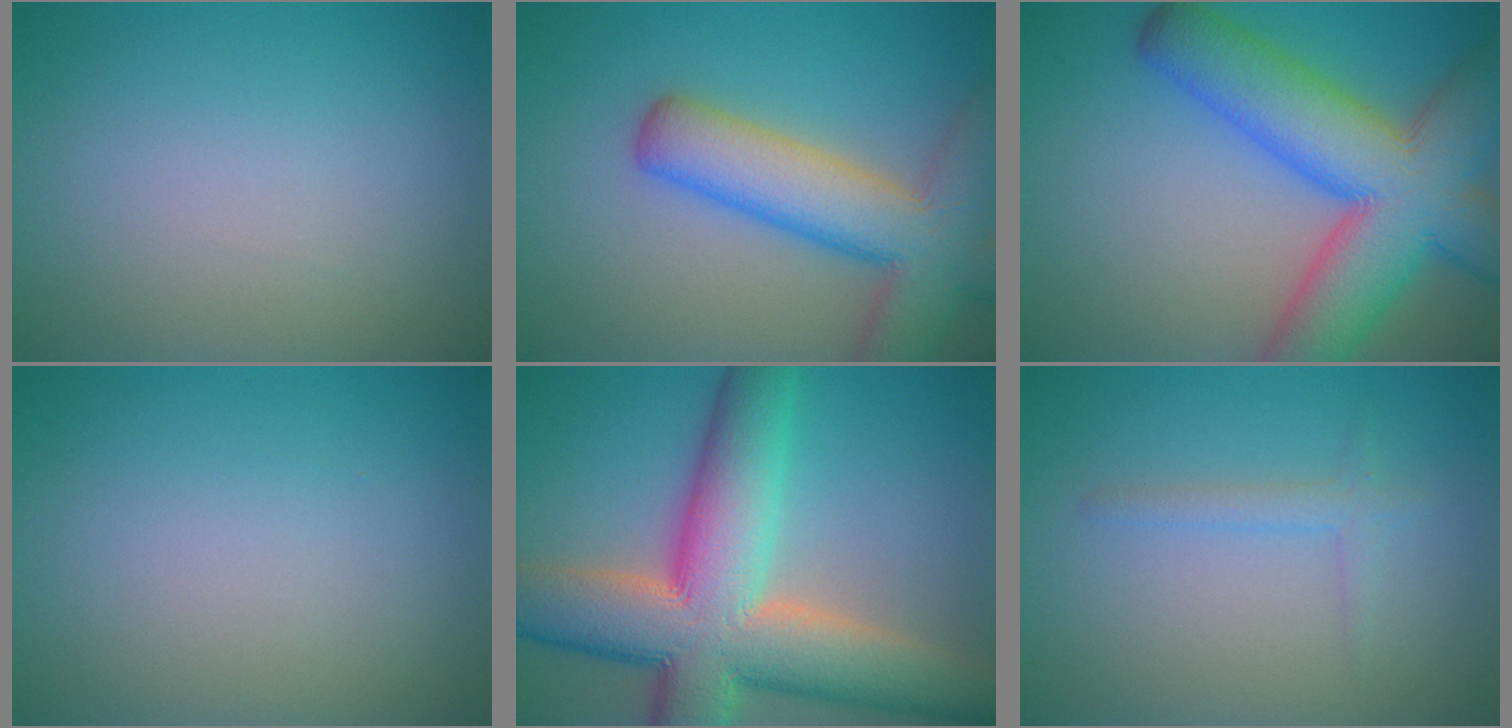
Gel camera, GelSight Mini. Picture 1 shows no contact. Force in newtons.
{"total": 8.9, "press": 8.9, "slide": 0.7}
{"total": 12.5, "press": 12.4, "slide": 0.5}
{"total": 0.0}
{"total": 13.7, "press": 13.7, "slide": 0.8}
{"total": 1.4, "press": 1.4, "slide": 0.1}